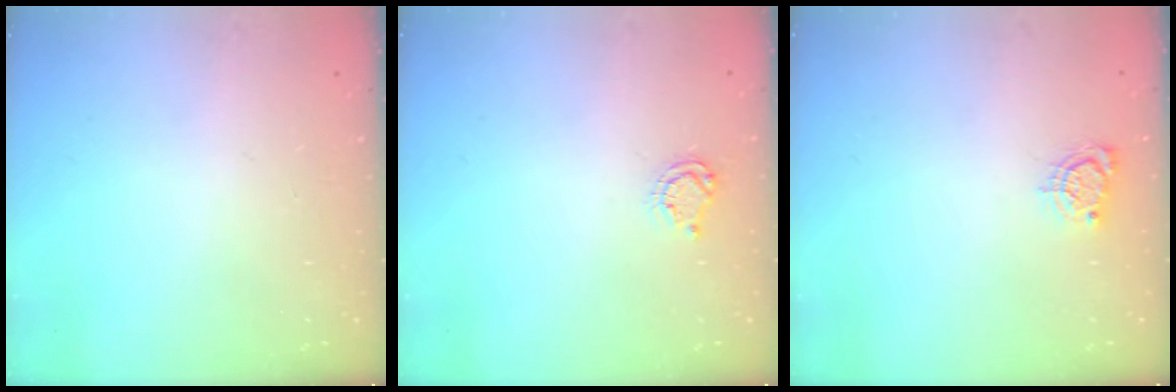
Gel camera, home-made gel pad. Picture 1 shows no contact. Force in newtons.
{"total": 4.0, "press": 4.0, "slide": 0.5}
{"total": 4.7, "press": 4.7, "slide": 0.5}